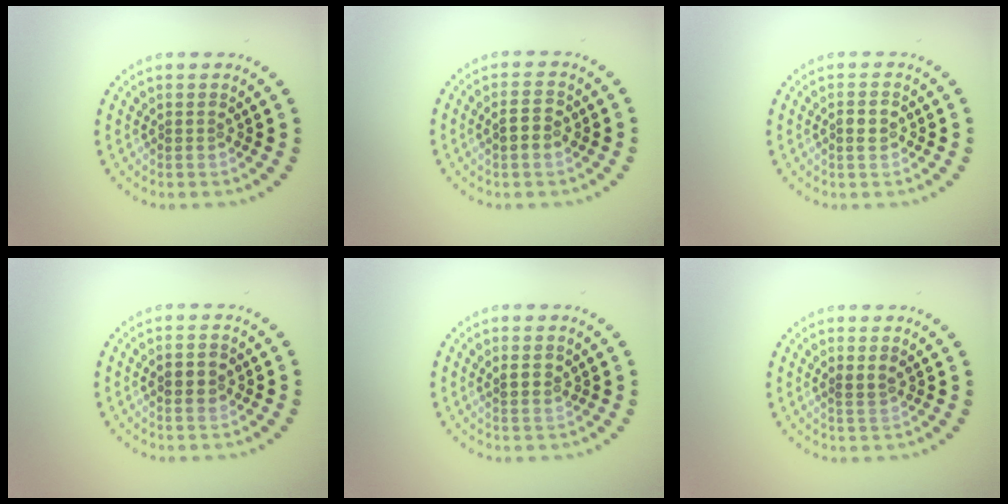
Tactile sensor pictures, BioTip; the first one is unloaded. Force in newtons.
{"total": 2.2, "press": 2.2, "slide": 0.1}
{"total": 1.5, "press": 1.5, "slide": 0.4}
{"total": 1.8, "press": 1.8, "slide": 0.3}
{"total": 1.0, "press": 0.9, "slide": 0.5}
{"total": 1.2, "press": 1.0, "slide": 0.7}